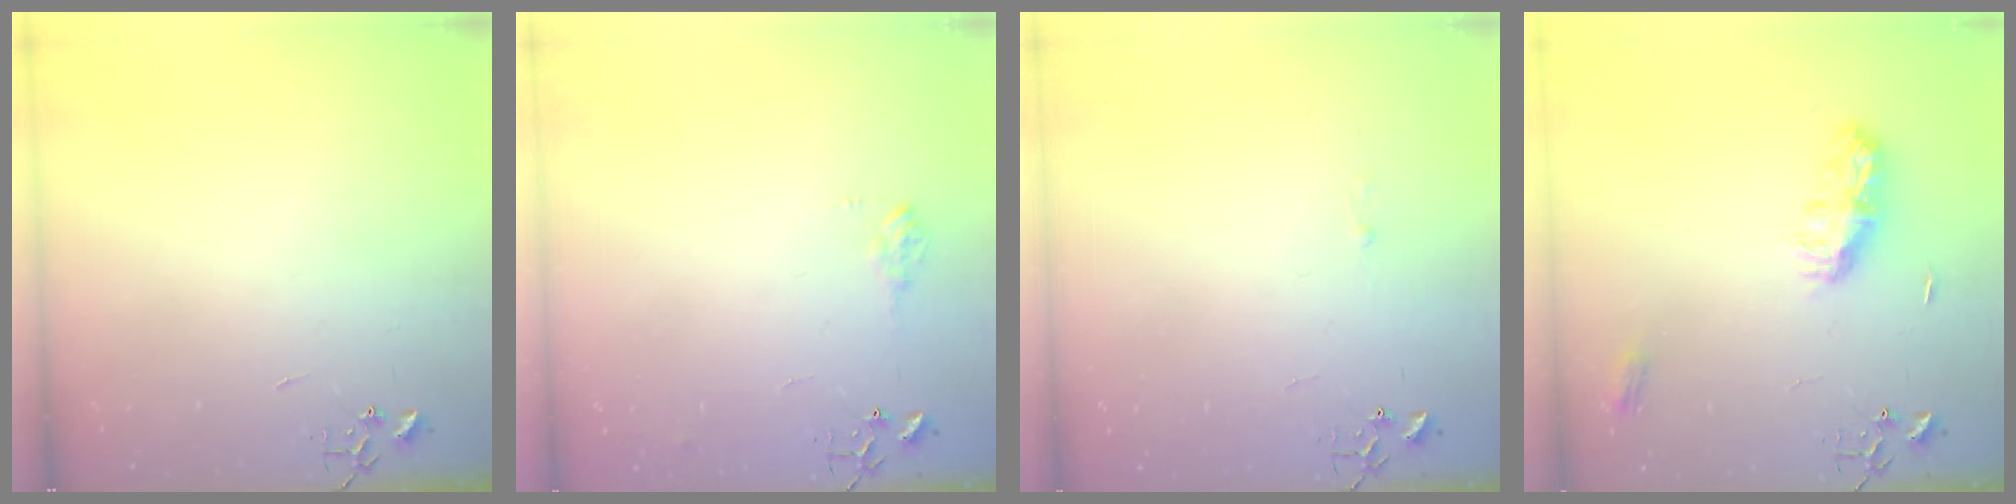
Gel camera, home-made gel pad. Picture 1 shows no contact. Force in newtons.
{"total": 7.7, "press": 7.7, "slide": 0.3}
{"total": 1.8, "press": 1.8, "slide": 0.2}
{"total": 9.0, "press": 9.0, "slide": 0.1}